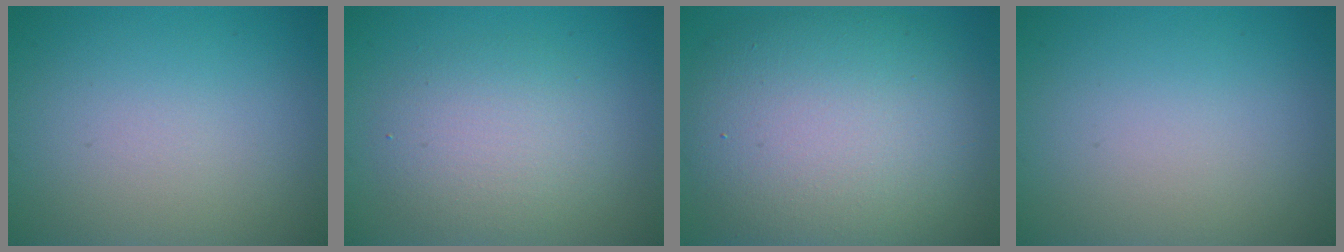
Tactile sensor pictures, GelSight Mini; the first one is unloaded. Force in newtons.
{"total": 3.7, "press": 3.7, "slide": 0.4}
{"total": 11.7, "press": 11.6, "slide": 0.7}
{"total": 0.0}